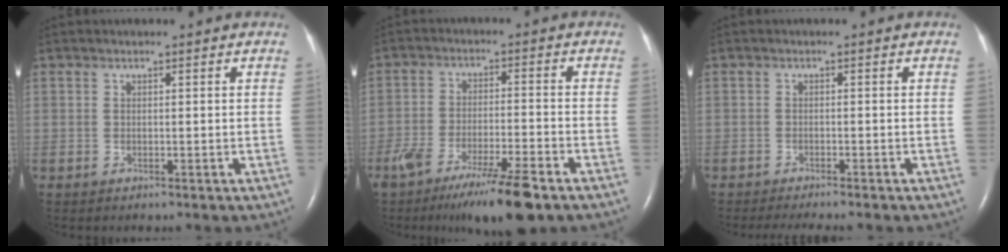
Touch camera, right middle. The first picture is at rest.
{"total": 11.4, "force": [-7.9, 0.6, 8.3], "torque": [-0.140, -0.029, -0.129]}
{"total": 5.4, "force": [-4.8, 0.3, 2.5], "torque": [-0.029, -0.010, -0.069]}